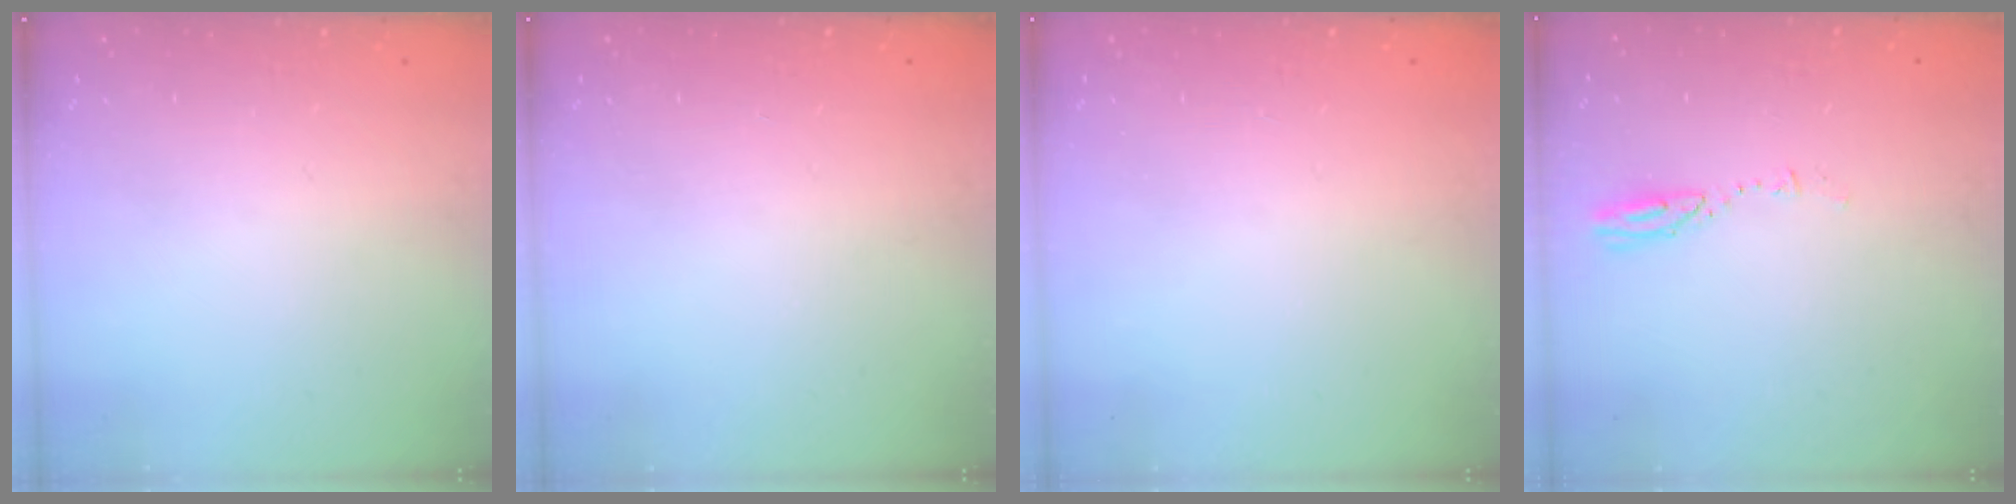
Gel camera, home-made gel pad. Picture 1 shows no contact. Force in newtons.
{"total": 0.0}
{"total": 0.0}
{"total": 3.2, "press": 3.2, "slide": 0.3}